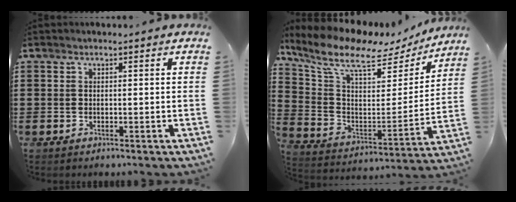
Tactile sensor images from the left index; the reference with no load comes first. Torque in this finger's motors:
{"motor_torque": [2.14, 0.00, 0.44, 0.21]}